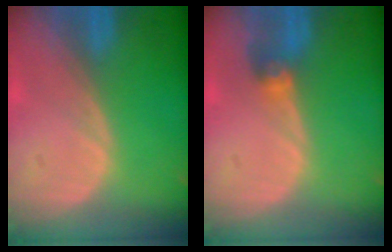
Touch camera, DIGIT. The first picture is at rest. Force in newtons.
{"total": 2.7, "press": 2.7, "slide": 0.3}